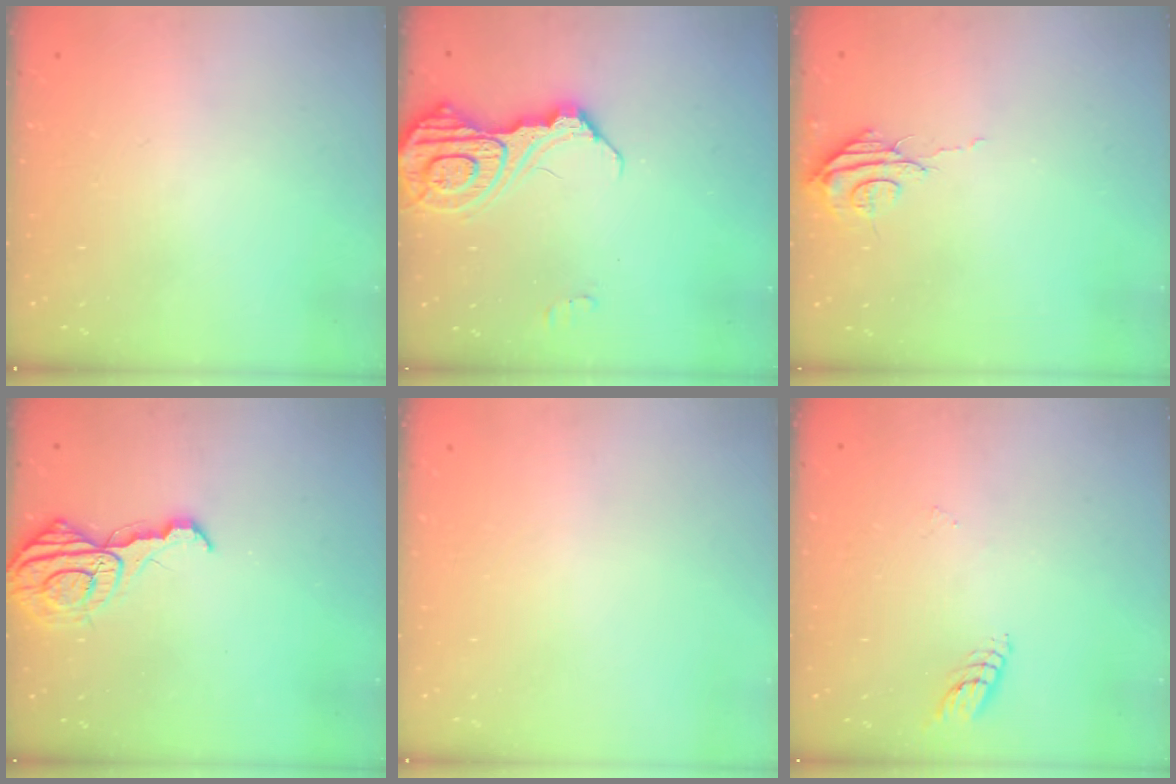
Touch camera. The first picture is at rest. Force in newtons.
{"total": 16.1, "press": 16.0, "slide": 1.8}
{"total": 6.3, "press": 6.2, "slide": 0.5}
{"total": 11.6, "press": 11.5, "slide": 1.1}
{"total": 0.0}
{"total": 4.3, "press": 4.3, "slide": 0.2}